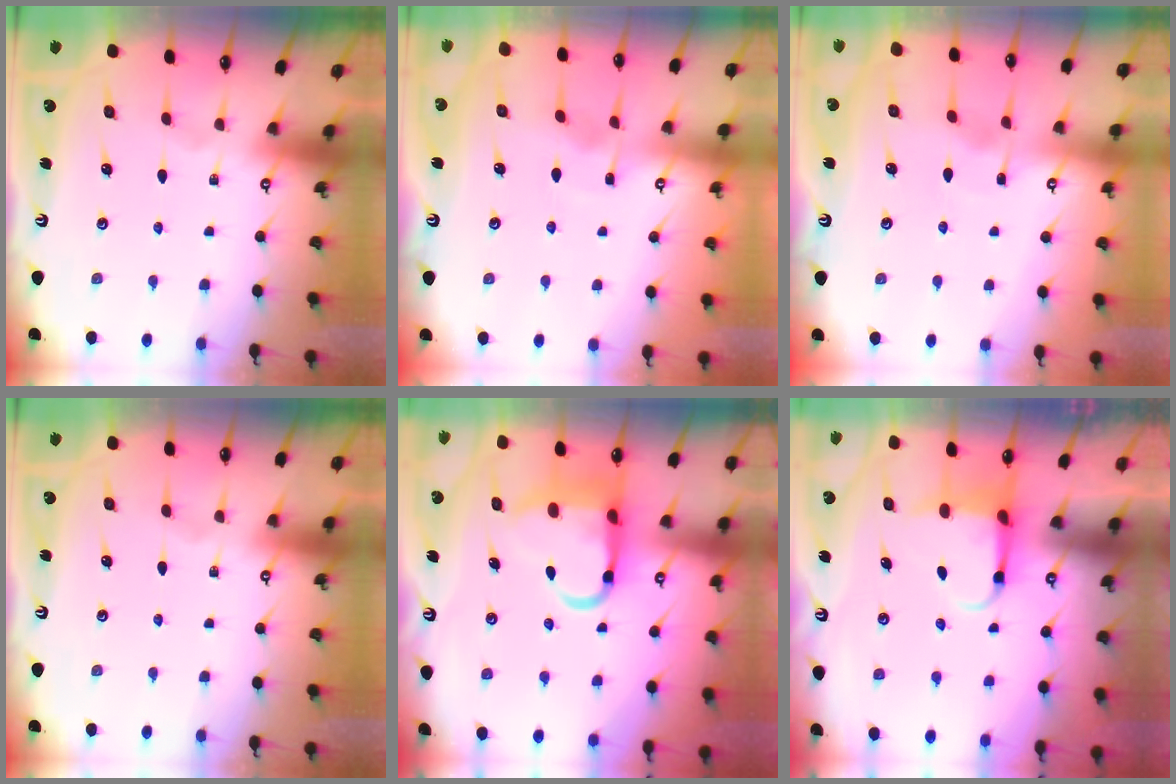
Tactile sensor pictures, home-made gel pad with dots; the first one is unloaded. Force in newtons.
{"total": 2.6, "press": 2.6, "slide": 0.2}
{"total": 3.6, "press": 3.5, "slide": 0.4}
{"total": 0.0}
{"total": 11.0, "press": 10.8, "slide": 2.0}
{"total": 3.7, "press": 3.6, "slide": 0.7}